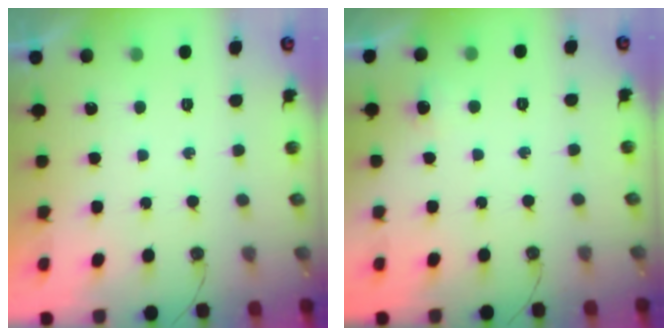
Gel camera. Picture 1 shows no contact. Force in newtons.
{"total": 13.2, "press": 4.5, "slide": 12.4}